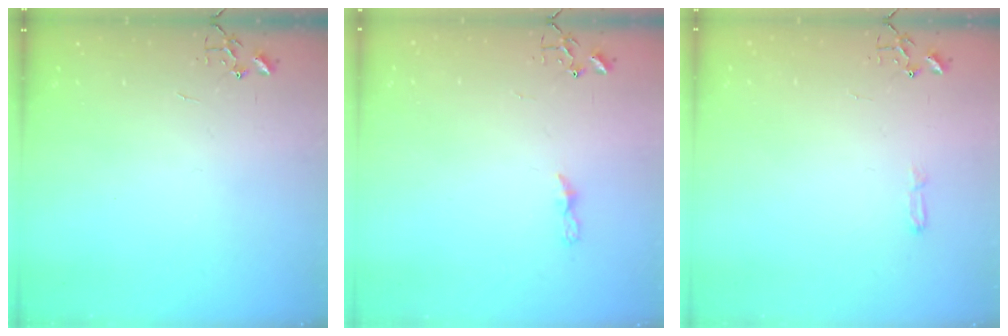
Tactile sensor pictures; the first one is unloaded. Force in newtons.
{"total": 3.7, "press": 3.7, "slide": 0.4}
{"total": 4.0, "press": 3.9, "slide": 0.5}